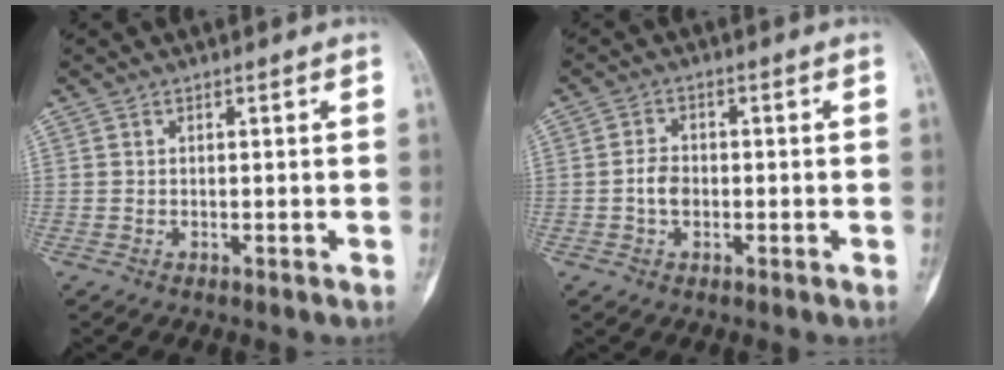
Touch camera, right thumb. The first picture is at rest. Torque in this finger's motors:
{"motor_torque": [0.59, 0.59, 0.24, -0.55, 0.12]}